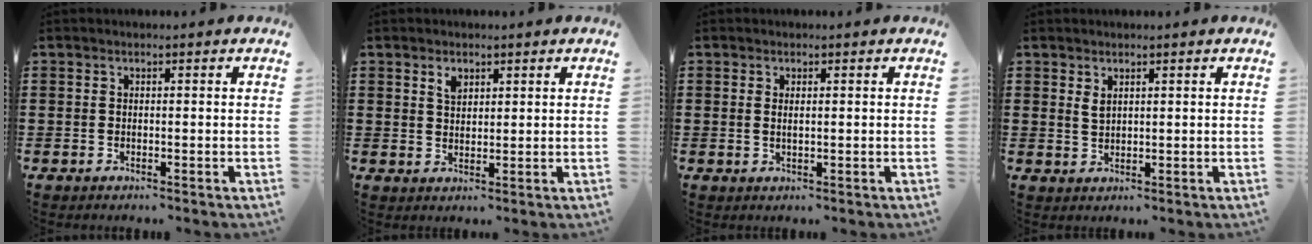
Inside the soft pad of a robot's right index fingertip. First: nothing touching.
{"total": 2.2, "force": [1.5, 1.3, 1.0], "torque": [-0.015, 0.000, 0.026]}
{"total": 1.1, "force": [0.3, 0.3, 1.0], "torque": [-0.021, 0.001, 0.005]}
{"total": 1.9, "force": [1.3, 1.0, 1.0], "torque": [-0.022, 0.003, 0.025]}